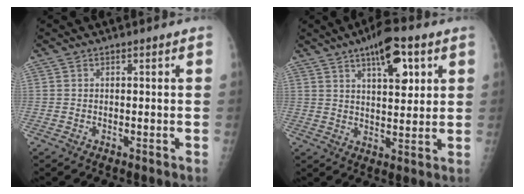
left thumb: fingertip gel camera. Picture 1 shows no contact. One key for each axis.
{"total": 10.3, "fx": 4.9, "fy": 3.9, "fz": 8.2, "tx": -0.106, "ty": -0.020, "tz": 0.074}